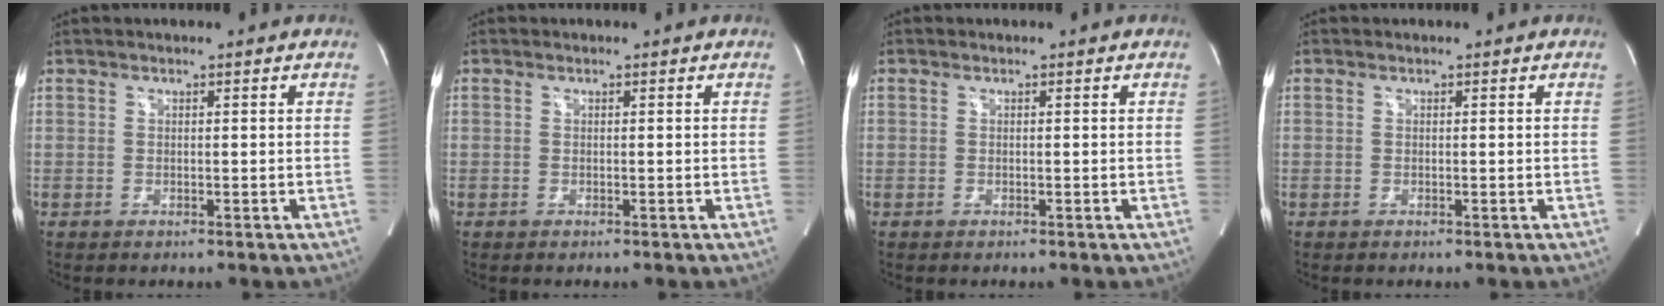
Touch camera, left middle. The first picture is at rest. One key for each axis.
{"total": 0.0}
{"total": 0.0}
{"total": 0.0}